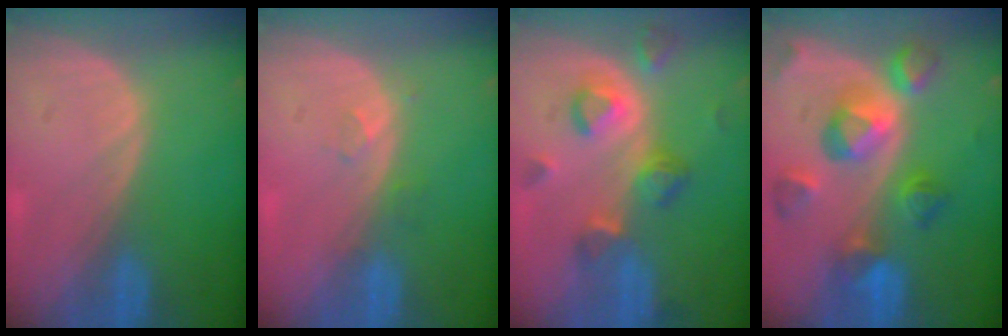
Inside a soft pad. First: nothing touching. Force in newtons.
{"total": 1.9, "press": 1.6, "slide": 1.0}
{"total": 7.1, "press": 6.9, "slide": 1.6}
{"total": 10.4, "press": 9.3, "slide": 4.7}